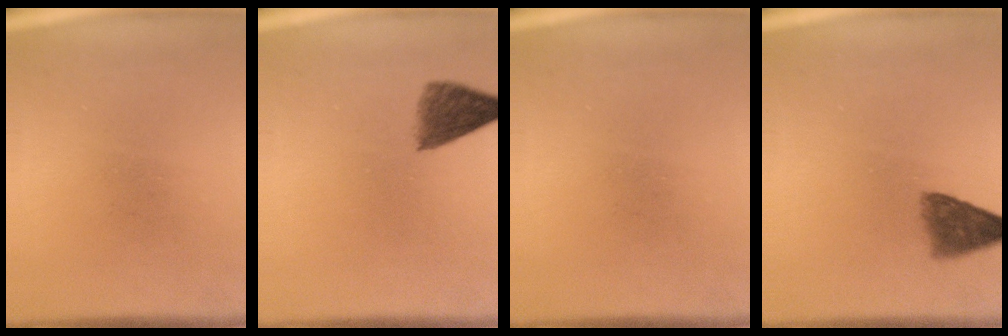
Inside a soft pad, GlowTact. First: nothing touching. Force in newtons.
{"total": 4.7}
{"total": 0.0}
{"total": 4.2}